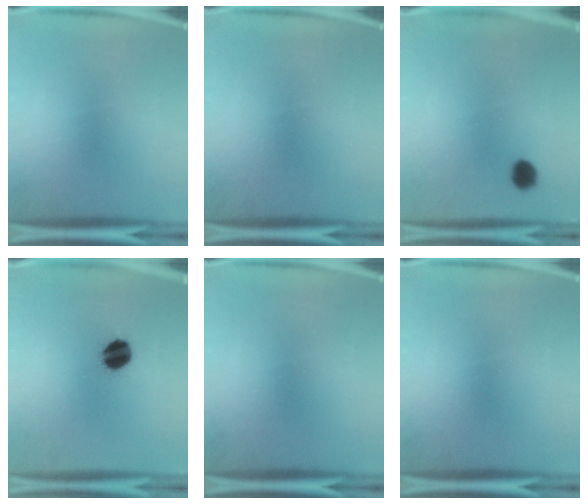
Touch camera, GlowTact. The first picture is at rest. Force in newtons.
{"total": 0.0}
{"total": 3.3}
{"total": 9.4}
{"total": 0.0}
{"total": 0.0}